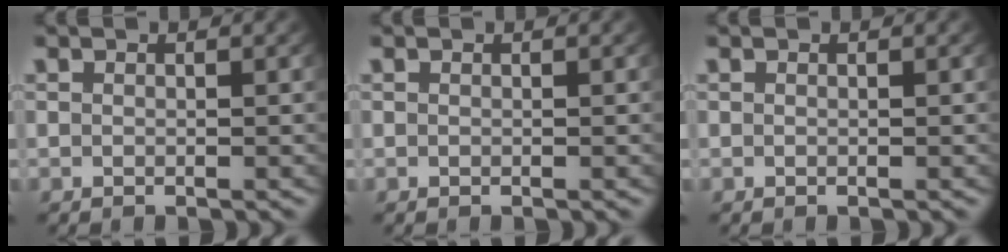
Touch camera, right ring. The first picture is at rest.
{"total": 0.0}
{"total": 0.0}